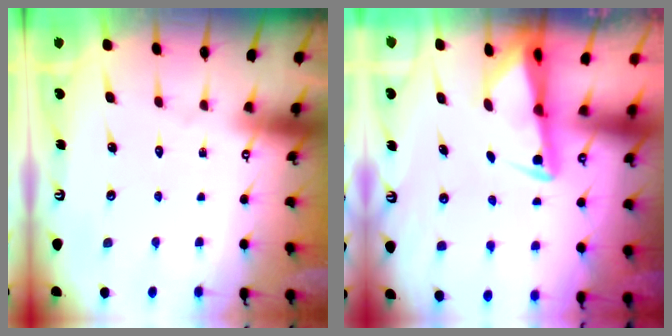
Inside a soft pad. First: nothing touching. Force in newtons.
{"total": 2.3, "press": 2.2, "slide": 0.4}